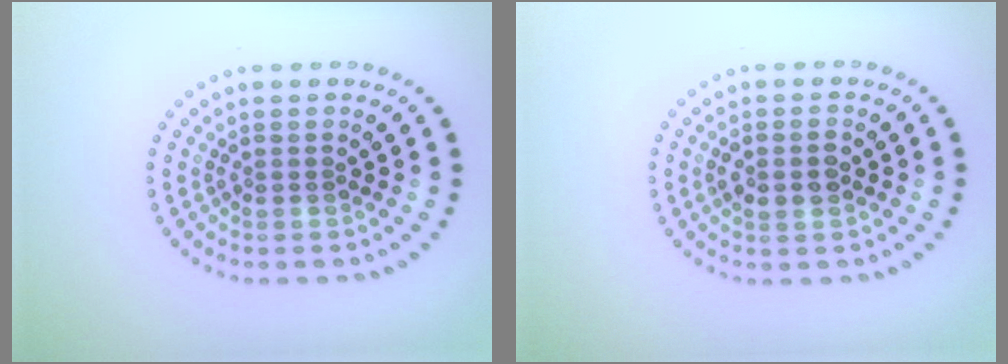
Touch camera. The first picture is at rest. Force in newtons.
{"total": 2.0, "press": 2.0, "slide": 0.0}